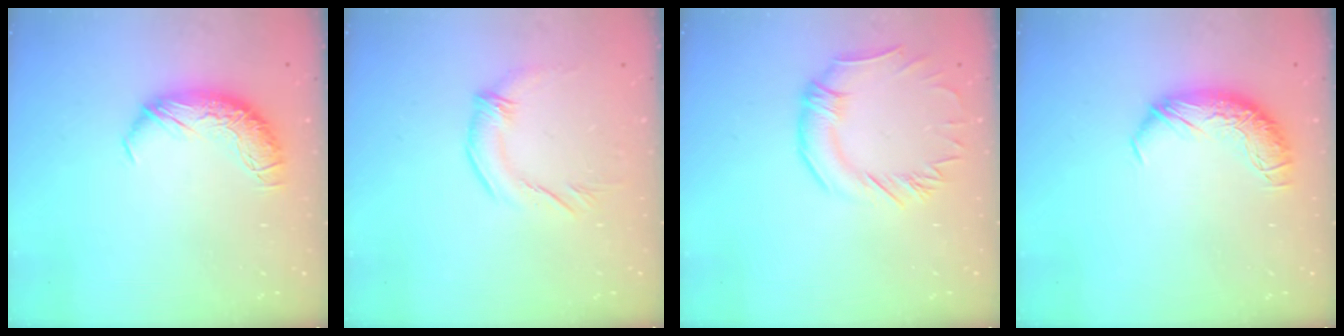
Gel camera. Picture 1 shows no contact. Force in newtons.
{"total": 1.1, "press": 0.9, "slide": 0.7}
{"total": 1.0, "press": 0.5, "slide": 0.8}
{"total": 0.0}